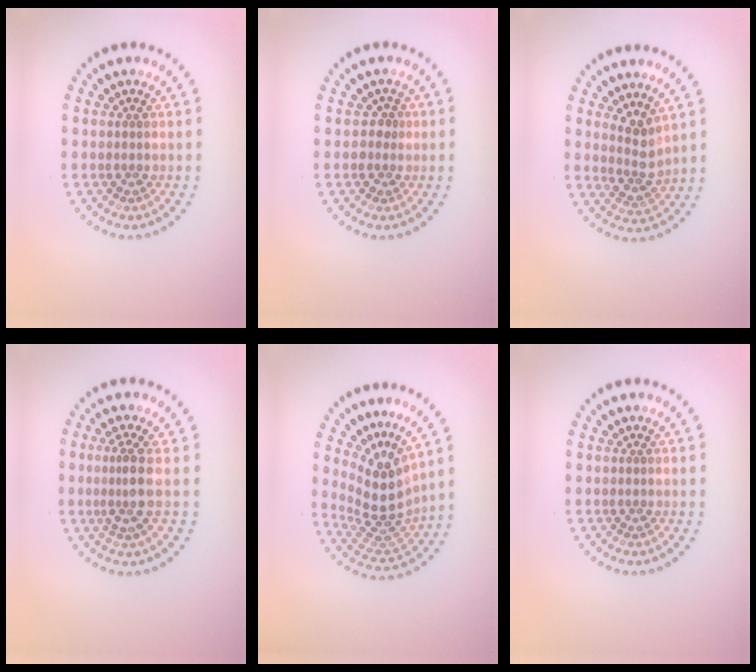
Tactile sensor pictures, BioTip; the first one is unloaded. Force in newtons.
{"total": 1.1, "press": 1.0, "slide": 0.4}
{"total": 2.7, "press": 1.9, "slide": 1.8}
{"total": 2.6, "press": 1.9, "slide": 1.8}
{"total": 4.6, "press": 3.1, "slide": 3.3}
{"total": 0.0}